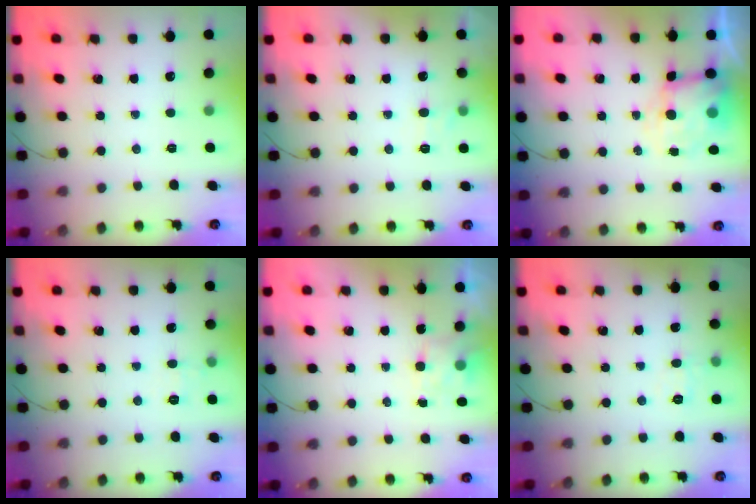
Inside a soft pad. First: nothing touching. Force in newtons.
{"total": 6.1, "press": 6.0, "slide": 1.3}
{"total": 8.3, "press": 8.1, "slide": 1.7}
{"total": 5.3, "press": 5.2, "slide": 1.3}
{"total": 5.0, "press": 4.9, "slide": 1.1}
{"total": 4.9, "press": 4.7, "slide": 1.4}